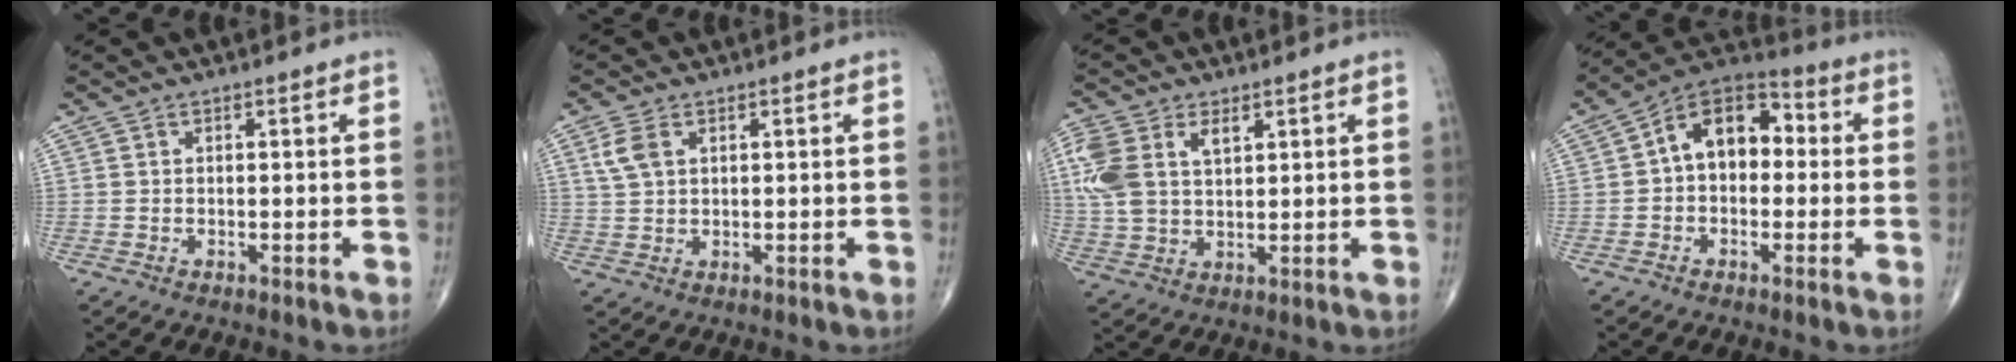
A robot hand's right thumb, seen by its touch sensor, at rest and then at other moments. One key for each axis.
{"total": 4.1, "fx": 1.6, "fy": 2.4, "fz": 2.8, "tx": -0.065, "ty": 0.004, "tz": 0.037}
{"total": 11.0, "fx": 4.0, "fy": 6.7, "fz": 7.8, "tx": -0.172, "ty": 0.004, "tz": 0.083}
{"total": 11.8, "fx": 0.7, "fy": 7.9, "fz": 8.8, "tx": -0.108, "ty": 0.039, "tz": -0.006}